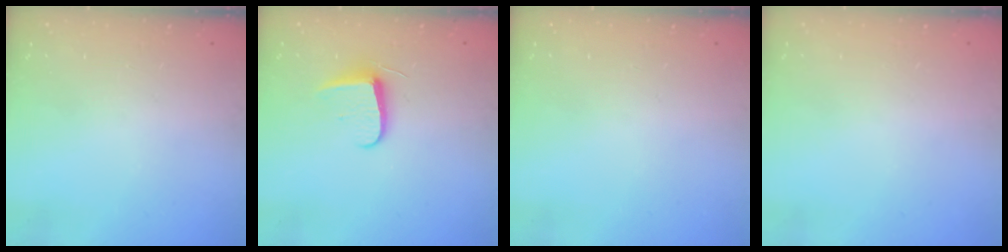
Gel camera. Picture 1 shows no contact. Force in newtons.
{"total": 7.8, "press": 7.7, "slide": 0.4}
{"total": 0.0}
{"total": 0.6, "press": 0.5, "slide": 0.2}